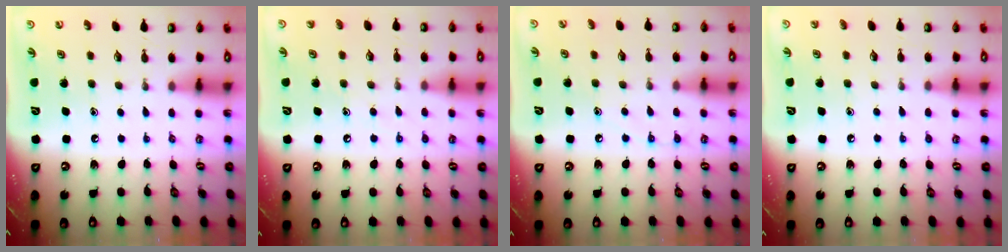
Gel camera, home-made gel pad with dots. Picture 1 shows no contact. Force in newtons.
{"total": 5.8, "press": 5.8, "slide": 0.7}
{"total": 6.5, "press": 6.4, "slide": 0.7}
{"total": 2.3, "press": 2.3, "slide": 0.2}